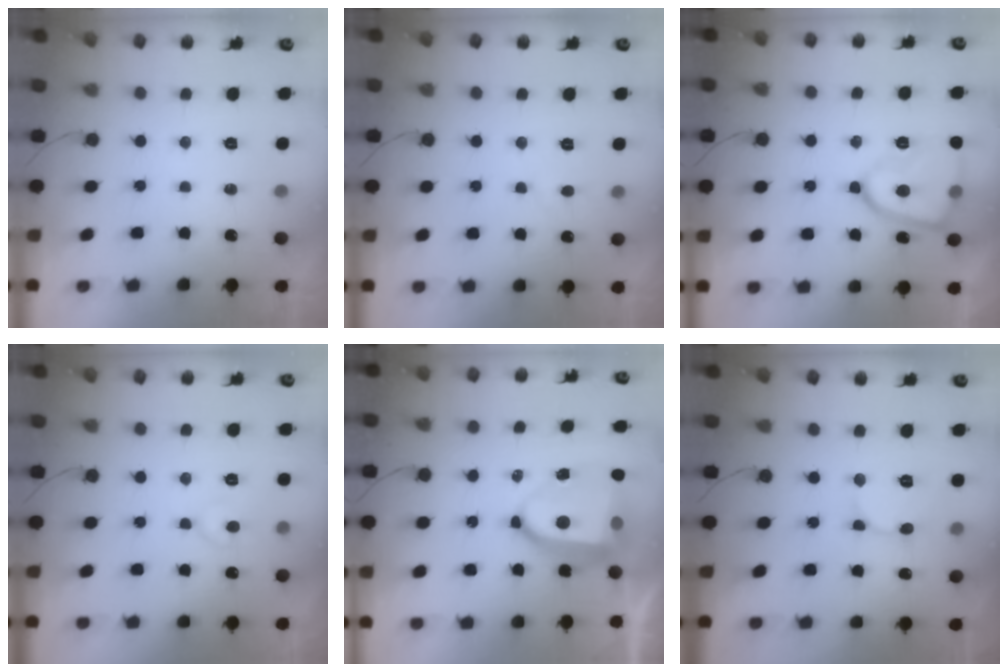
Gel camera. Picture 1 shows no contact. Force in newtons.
{"total": 2.6, "press": 2.6, "slide": 0.2}
{"total": 15.5, "press": 15.4, "slide": 1.5}
{"total": 7.5, "press": 7.5, "slide": 0.7}
{"total": 10.5, "press": 10.4, "slide": 1.2}
{"total": 2.6, "press": 2.6, "slide": 0.2}